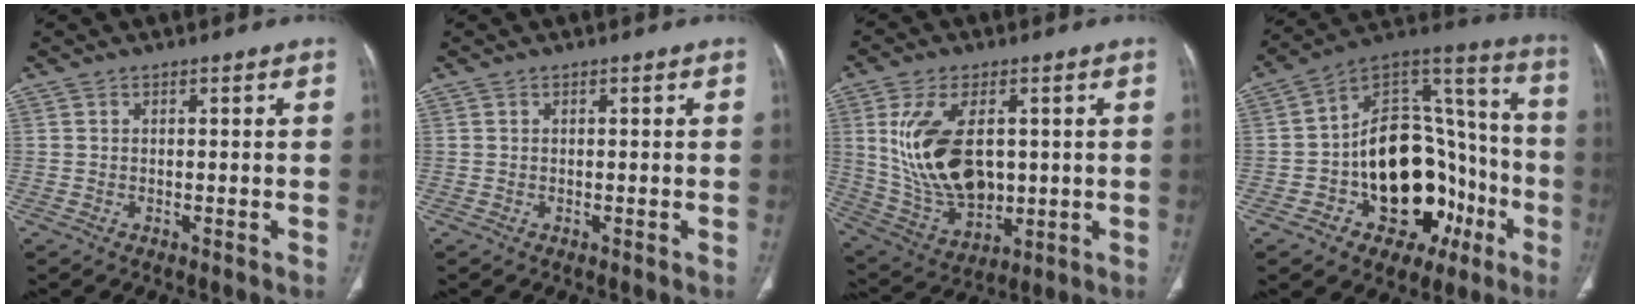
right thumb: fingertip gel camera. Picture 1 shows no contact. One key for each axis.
{"total": 0.0}
{"total": 16.7, "fx": 2.3, "fy": 9.9, "fz": 13.3, "tx": -0.242, "ty": -0.013, "tz": 0.063}
{"total": 26.3, "fx": -7.9, "fy": 17.1, "fz": 18.4, "tx": -0.223, "ty": 0.077, "tz": -0.103}